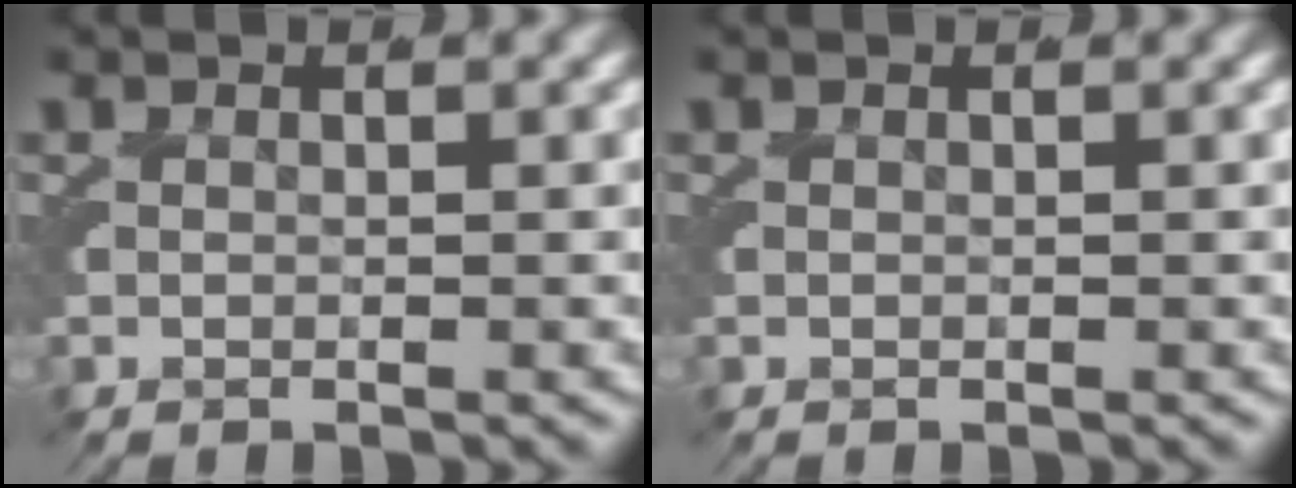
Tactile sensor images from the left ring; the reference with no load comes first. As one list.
[{"total": 0.0}]